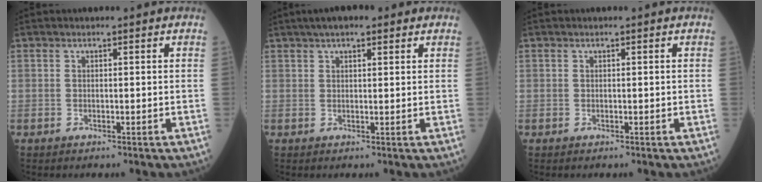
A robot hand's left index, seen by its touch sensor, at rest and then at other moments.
{"total": 6.2, "force": [4.4, 1.9, 3.9], "torque": [-0.059, 0.035, 0.069]}
{"total": 0.0}